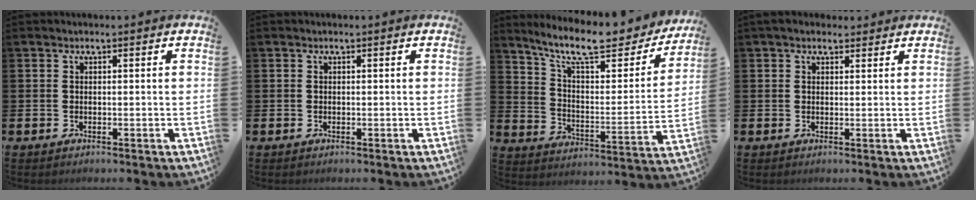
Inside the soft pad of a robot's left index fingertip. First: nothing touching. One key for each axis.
{"total": 0.0}
{"total": 11.8, "fx": 9.9, "fy": 2.8, "fz": 5.7, "tx": -0.134, "ty": -0.064, "tz": 0.168}
{"total": 2.2, "fx": 1.8, "fy": 1.1, "fz": 0.7, "tx": -0.002, "ty": 0.001, "tz": 0.030}